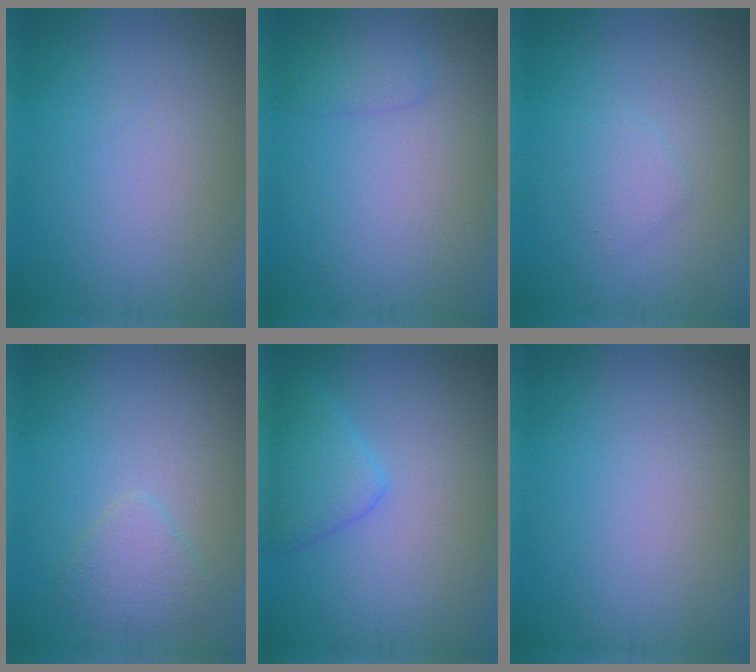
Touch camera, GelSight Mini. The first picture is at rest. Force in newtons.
{"total": 1.4, "press": 1.4, "slide": 0.1}
{"total": 1.4, "press": 1.4, "slide": 0.1}
{"total": 2.0, "press": 2.0, "slide": 0.2}
{"total": 2.8, "press": 2.8, "slide": 0.1}
{"total": 0.0}